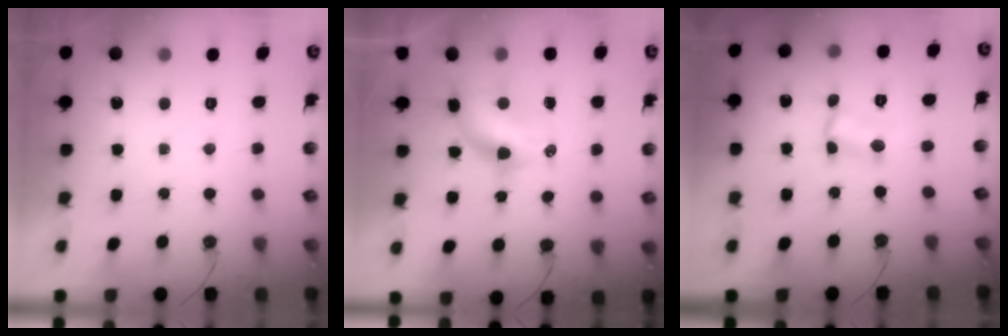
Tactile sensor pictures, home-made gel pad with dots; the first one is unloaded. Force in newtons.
{"total": 8.5, "press": 7.7, "slide": 3.7}
{"total": 2.6, "press": 2.6, "slide": 0.2}